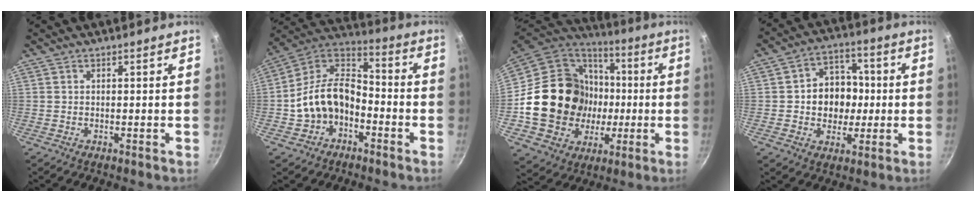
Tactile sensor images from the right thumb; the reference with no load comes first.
{"total": 13.8, "force": [-4.4, 9.7, 8.8], "torque": [-0.136, 0.061, -0.093]}
{"total": 25.4, "force": [-0.9, 22.0, 12.7], "torque": [-0.209, 0.034, 0.007]}
{"total": 11.4, "force": [-0.1, 9.4, 6.4], "torque": [-0.054, 0.014, -0.006]}